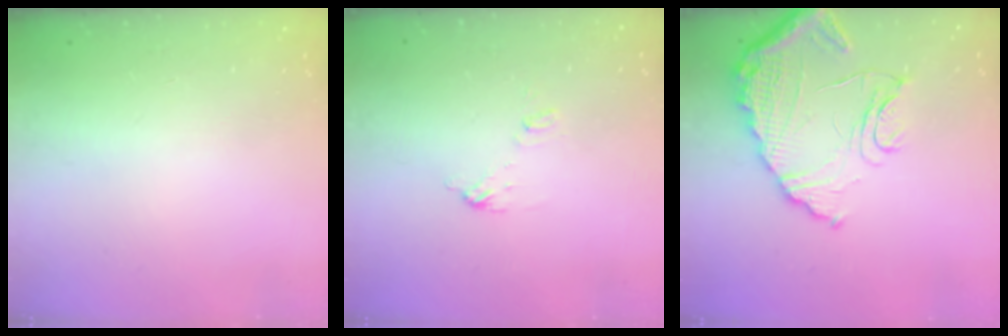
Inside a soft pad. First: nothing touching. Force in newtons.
{"total": 5.7, "press": 5.7, "slide": 0.5}
{"total": 15.1, "press": 15.0, "slide": 1.4}